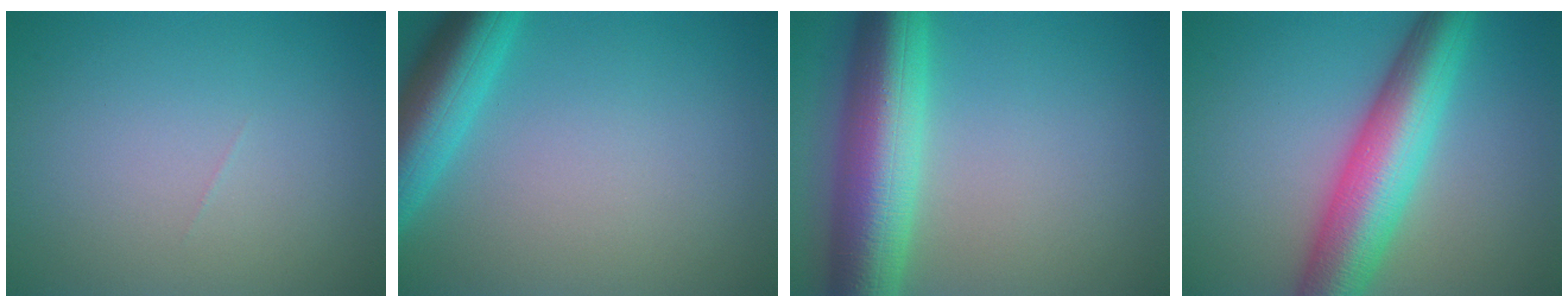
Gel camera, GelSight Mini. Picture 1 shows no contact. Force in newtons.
{"total": 6.6, "press": 6.5, "slide": 0.4}
{"total": 9.9, "press": 9.9, "slide": 0.3}
{"total": 9.1, "press": 9.1, "slide": 0.2}